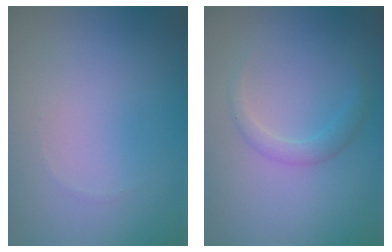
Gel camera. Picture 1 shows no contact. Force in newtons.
{"total": 1.3, "press": 1.3, "slide": 0.0}